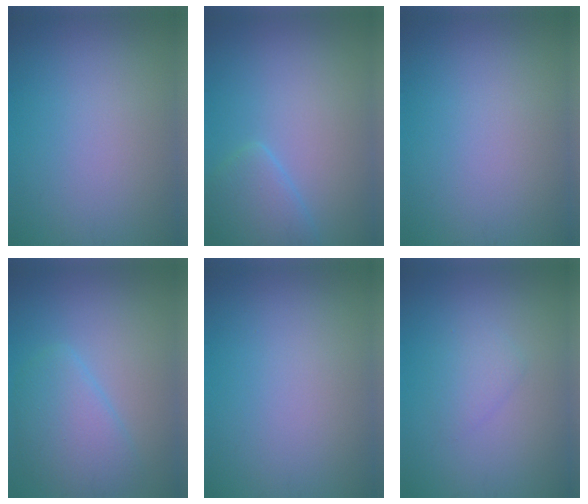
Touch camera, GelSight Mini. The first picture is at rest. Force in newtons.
{"total": 3.0, "press": 2.9, "slide": 0.3}
{"total": 0.0}
{"total": 4.2, "press": 4.2, "slide": 0.3}
{"total": 0.0}
{"total": 1.5, "press": 1.5, "slide": 0.1}